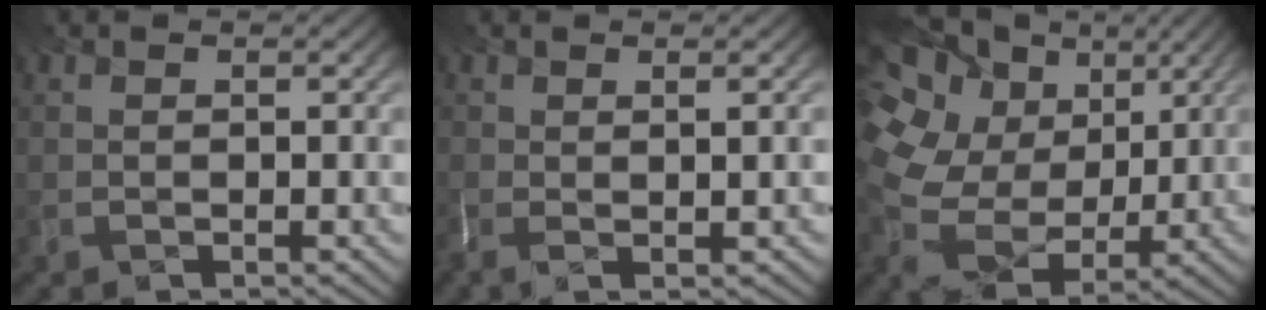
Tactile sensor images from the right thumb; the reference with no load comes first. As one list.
[{"total": 2.0, "force": [0.4, 0.0, 1.9], "torque": [-0.045, 0.007, 0.013]}, {"total": 16.7, "force": [2.1, 12.8, 10.5], "torque": [-0.295, 0.013, 0.069]}]